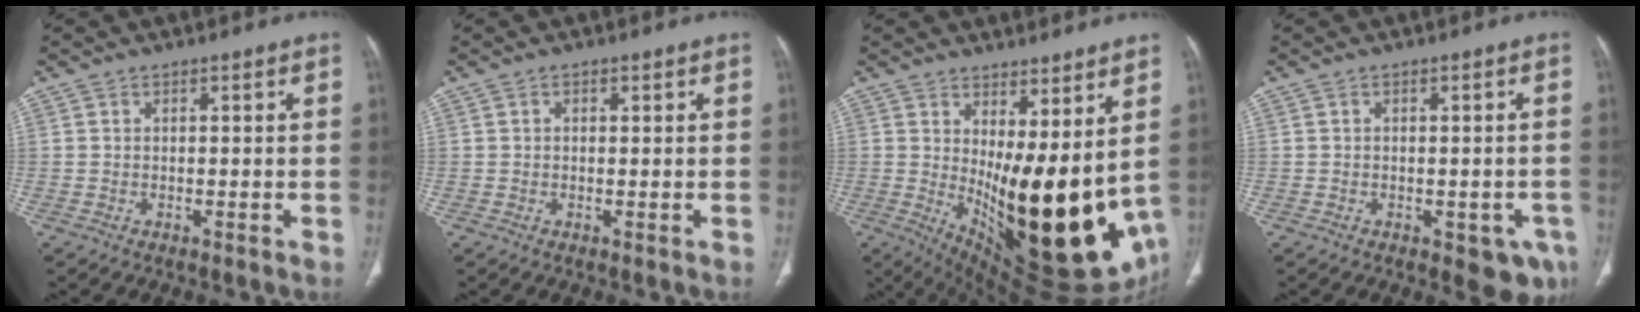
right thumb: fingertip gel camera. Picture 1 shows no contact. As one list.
[{"total": 0.7, "force": [0.3, 0.5, 0.4], "torque": [-0.004, 0.000, 0.003]}, {"total": 22.6, "force": [1.6, 8.2, 21.0], "torque": [-0.286, -0.064, 0.052]}, {"total": 6.4, "force": [-2.9, 3.2, 4.8], "torque": [-0.028, 0.002, -0.032]}]